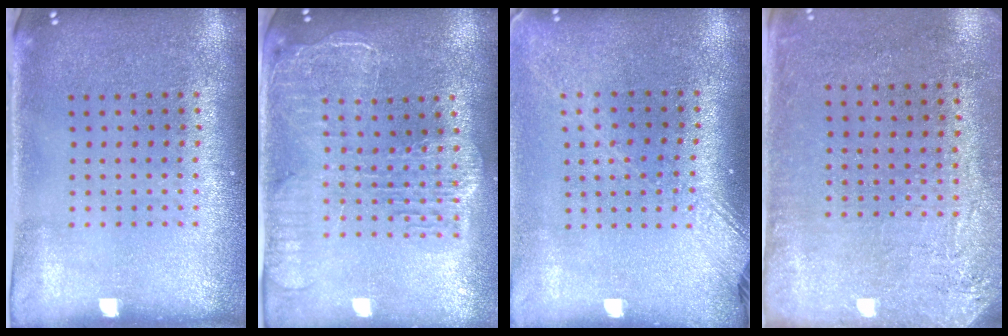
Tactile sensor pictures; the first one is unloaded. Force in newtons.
{"total": 2.3, "press": 2.0, "slide": 1.0}
{"total": 1.8, "press": 1.4, "slide": 1.1}
{"total": 2.9, "press": 2.4, "slide": 1.6}